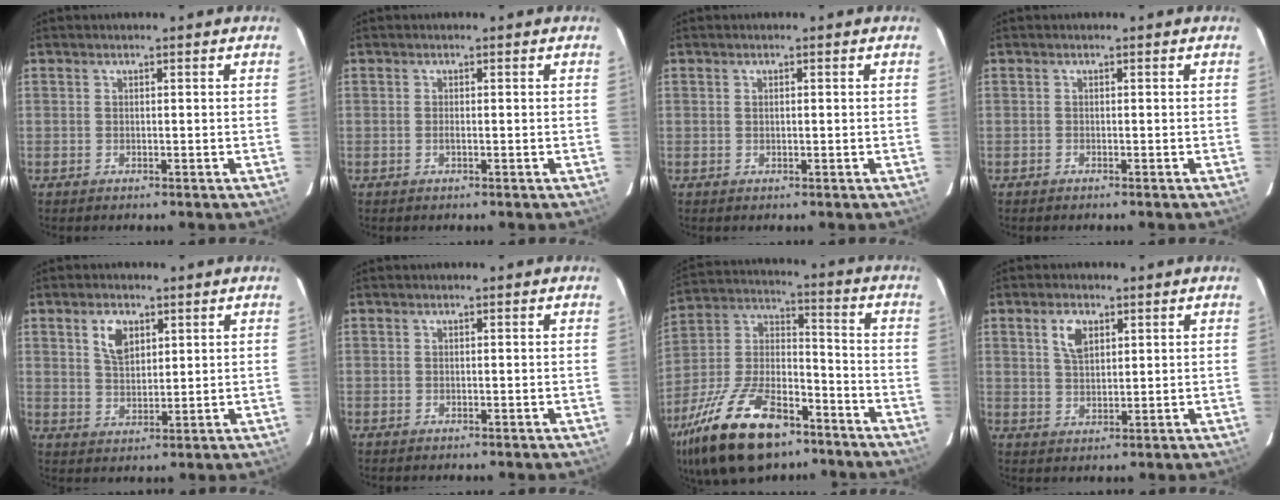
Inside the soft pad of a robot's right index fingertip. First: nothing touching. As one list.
[{"total": 0.6, "force": [-0.2, 0.1, 0.5], "torque": [-0.010, -0.002, -0.004]}, {"total": 0.5, "force": [0.1, 0.2, 0.5], "torque": [-0.010, 0.002, 0.003]}, {"total": 0.0}, {"total": 5.6, "force": [2.7, 3.2, 3.8], "torque": [-0.067, 0.006, 0.053]}, {"total": 0.0}, {"total": 24.2, "force": [-15.0, 11.1, 15.3], "torque": [-0.313, -0.007, -0.255]}, {"total": 4.8, "force": [2.3, 2.6, 3.3], "torque": [-0.059, 0.009, 0.045]}]